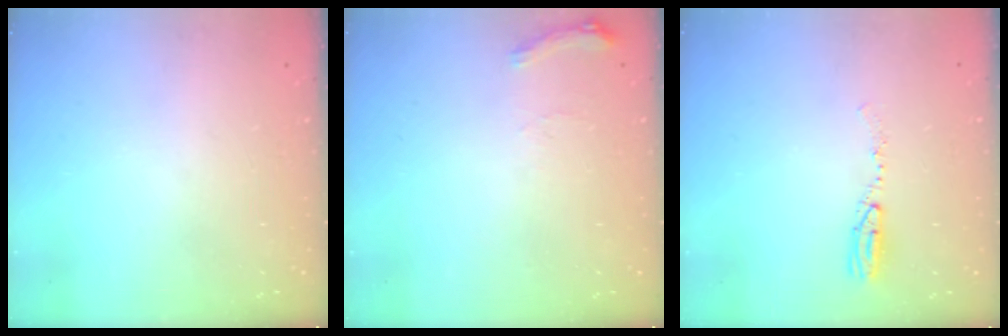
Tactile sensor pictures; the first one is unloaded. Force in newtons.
{"total": 5.1, "press": 5.1, "slide": 0.7}
{"total": 4.7, "press": 4.4, "slide": 1.8}